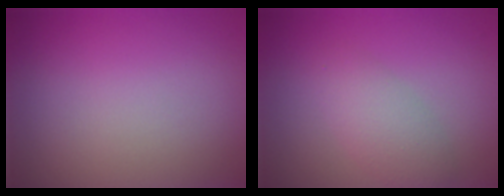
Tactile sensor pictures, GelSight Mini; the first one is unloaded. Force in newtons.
{"total": 2.8, "press": 2.8, "slide": 0.1}